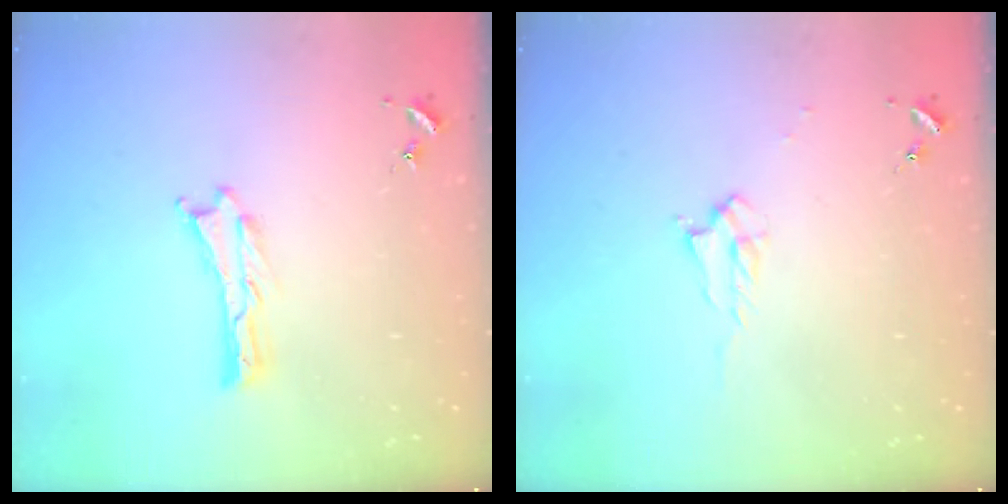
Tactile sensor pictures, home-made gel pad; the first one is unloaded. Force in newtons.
{"total": 1.7, "press": 1.6, "slide": 0.2}